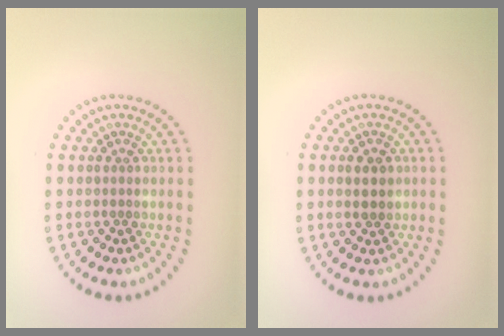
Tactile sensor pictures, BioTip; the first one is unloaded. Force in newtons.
{"total": 1.8, "press": 1.8, "slide": 0.3}